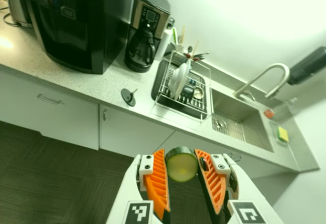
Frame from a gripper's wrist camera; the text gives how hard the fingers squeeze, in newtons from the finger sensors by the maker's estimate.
{"total": 9.6, "left": 9.7, "right": 9.6}